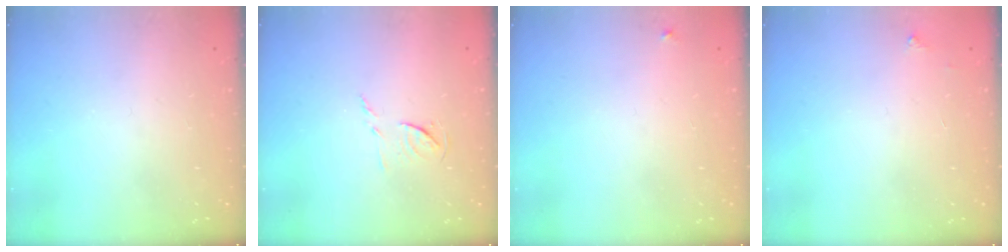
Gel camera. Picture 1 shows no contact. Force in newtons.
{"total": 7.3, "press": 7.3, "slide": 0.5}
{"total": 3.3, "press": 3.3, "slide": 0.4}
{"total": 2.5, "press": 2.5, "slide": 0.4}